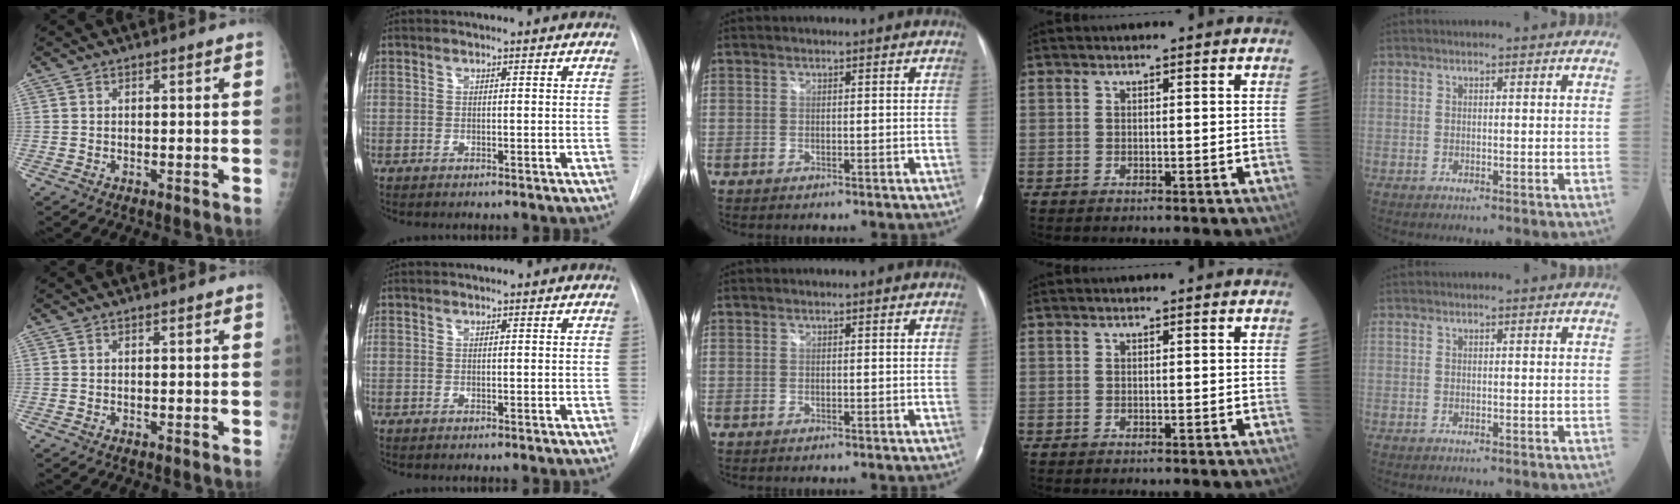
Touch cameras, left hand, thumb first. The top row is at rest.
{}